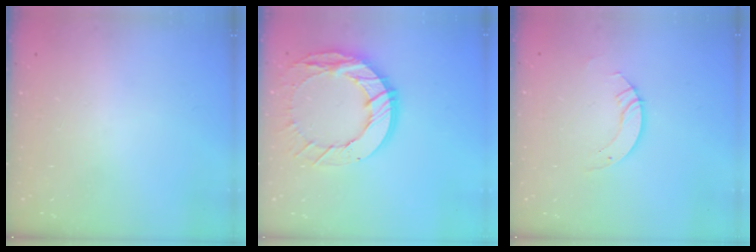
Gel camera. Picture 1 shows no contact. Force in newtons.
{"total": 16.6, "press": 16.6, "slide": 1.5}
{"total": 3.8, "press": 3.7, "slide": 0.4}